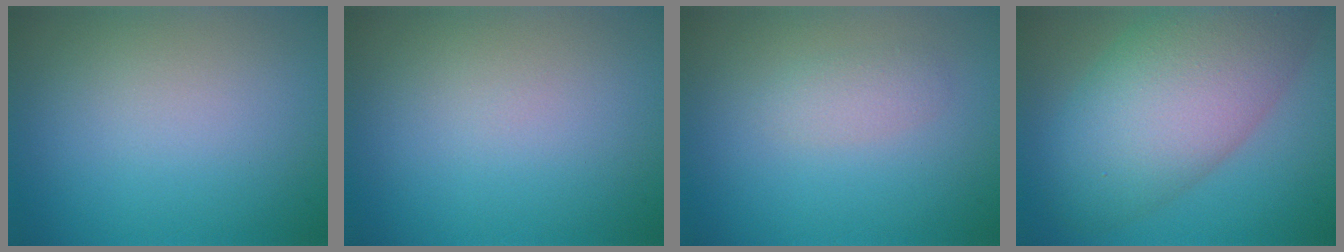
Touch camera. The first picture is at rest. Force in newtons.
{"total": 0.0}
{"total": 1.4, "press": 1.4, "slide": 0.1}
{"total": 9.8, "press": 9.8, "slide": 0.4}